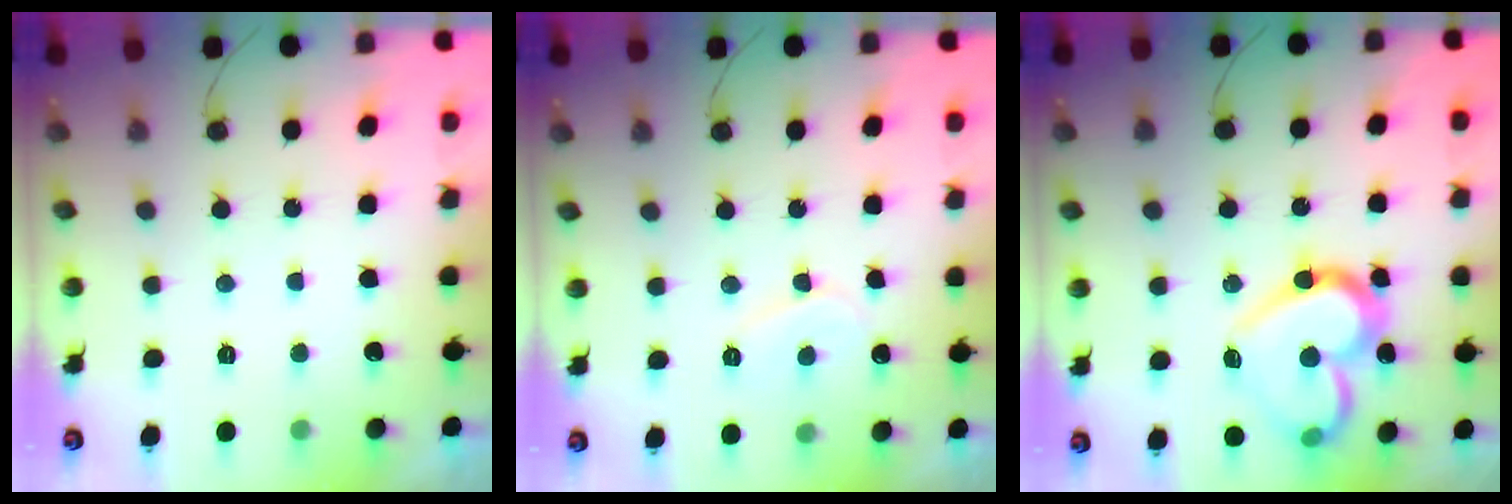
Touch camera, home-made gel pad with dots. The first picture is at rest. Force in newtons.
{"total": 6.2, "press": 6.2, "slide": 0.5}
{"total": 17.2, "press": 17.2, "slide": 1.2}